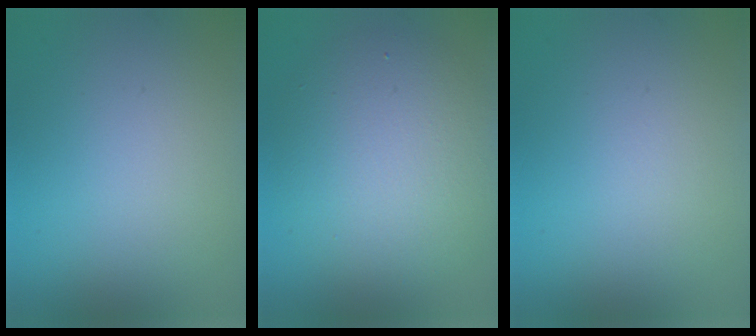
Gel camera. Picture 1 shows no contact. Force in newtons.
{"total": 6.7, "press": 6.7, "slide": 0.3}
{"total": 0.0}